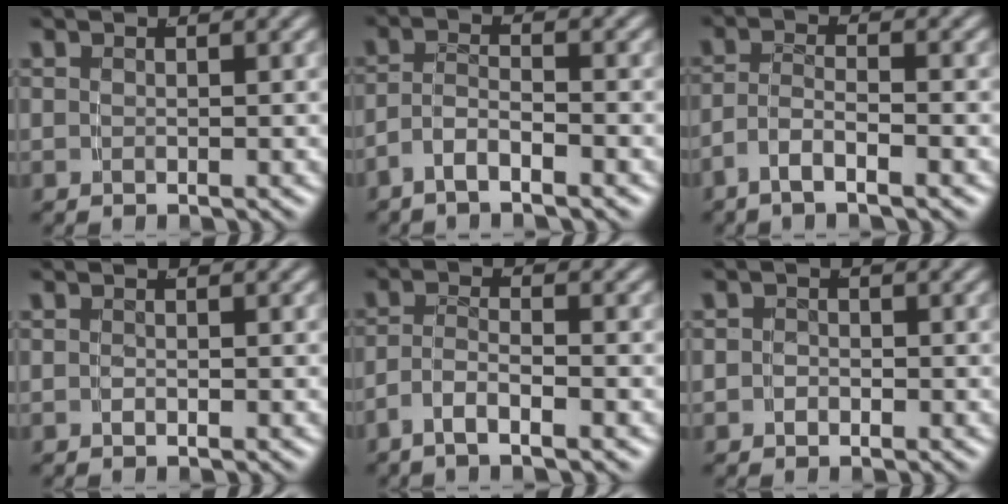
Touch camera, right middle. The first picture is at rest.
{"total": 2.9, "force": [-2.0, 0.9, 2.0], "torque": [-0.046, -0.012, -0.033]}
{"total": 3.0, "force": [-1.9, 0.7, 2.2], "torque": [-0.048, -0.012, -0.030]}
{"total": 0.6, "force": [-0.4, -0.3, 0.2], "torque": [-0.005, -0.001, -0.006]}
{"total": 2.9, "force": [-1.8, 0.6, 2.2], "torque": [-0.048, -0.011, -0.029]}
{"total": 1.0, "force": [-0.6, 0.7, 0.2], "torque": [-0.007, -0.007, -0.010]}